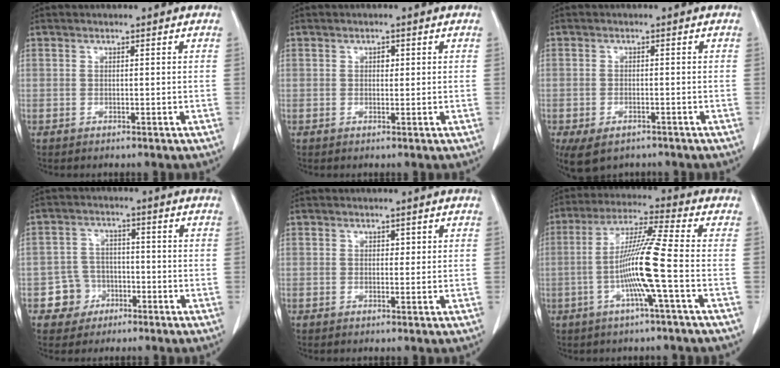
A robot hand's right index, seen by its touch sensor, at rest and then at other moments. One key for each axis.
{"total": 1.2, "fx": 0.4, "fy": 0.8, "fz": 0.8, "tx": -0.007, "ty": 0.001, "tz": 0.003}
{"total": 5.8, "fx": -3.8, "fy": 3.2, "fz": 3.1, "tx": -0.058, "ty": -0.007, "tz": -0.056}
{"total": 5.3, "fx": -2.3, "fy": 4.7, "fz": 0.1, "tx": 0.006, "ty": 0.017, "tz": -0.037}
{"total": 0.9, "fx": 0.4, "fy": 0.6, "fz": 0.5, "tx": 0.001, "ty": 0.001, "tz": 0.003}
{"total": 10.8, "fx": -2.5, "fy": -1.3, "fz": 10.4, "tx": -0.200, "ty": 0.001, "tz": -0.052}